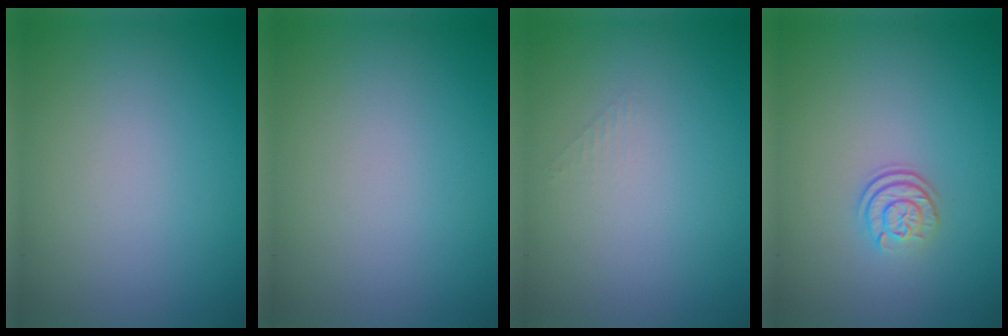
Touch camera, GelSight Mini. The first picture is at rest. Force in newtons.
{"total": 0.0}
{"total": 0.6, "press": 0.6, "slide": 0.0}
{"total": 2.4, "press": 1.8, "slide": 1.5}